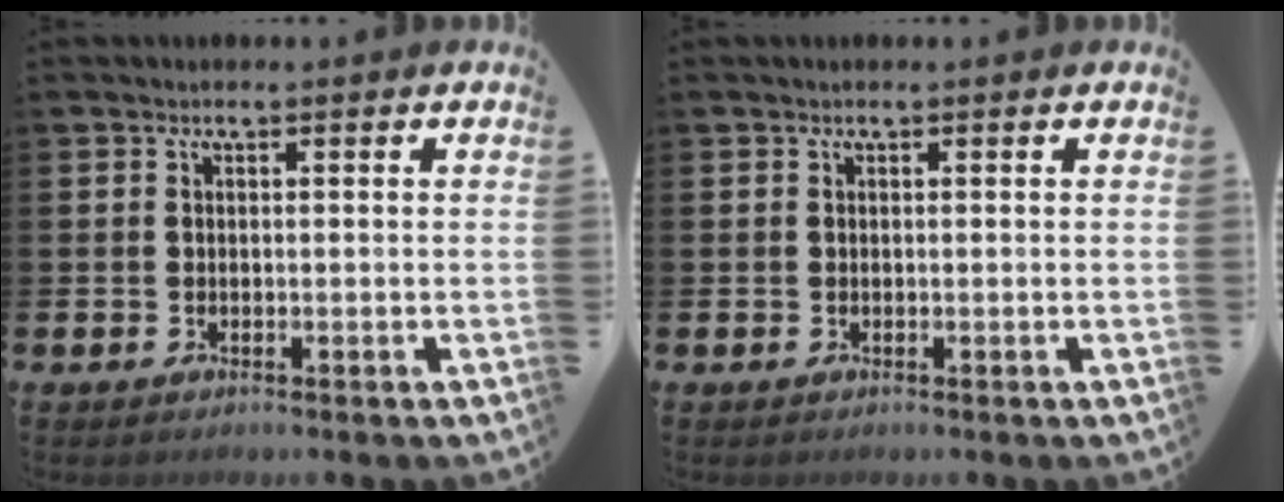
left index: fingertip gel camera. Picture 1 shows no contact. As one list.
[{"total": 0.0}]